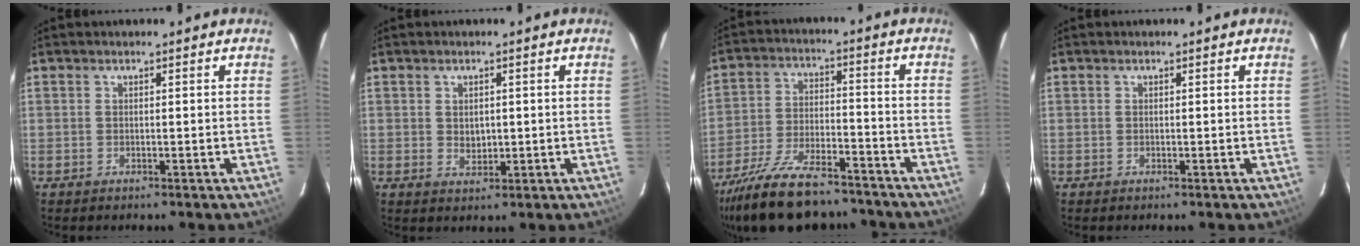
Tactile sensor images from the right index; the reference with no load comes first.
{"total": 2.7, "force": [0.1, 2.2, 1.6], "torque": [-0.024, 0.001, 0.005]}
{"total": 20.7, "force": [-17.1, 6.7, 9.6], "torque": [-0.198, -0.023, -0.271]}
{"total": 0.0}